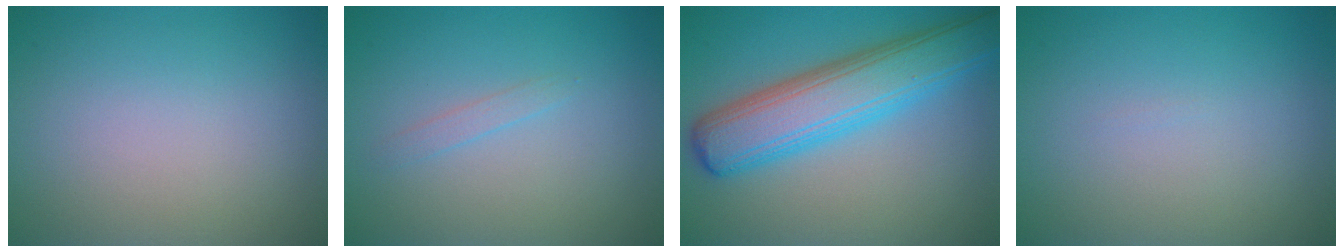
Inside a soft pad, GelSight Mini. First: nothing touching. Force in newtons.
{"total": 0.8, "press": 0.8, "slide": 0.1}
{"total": 8.0, "press": 8.0, "slide": 0.2}
{"total": 0.0}